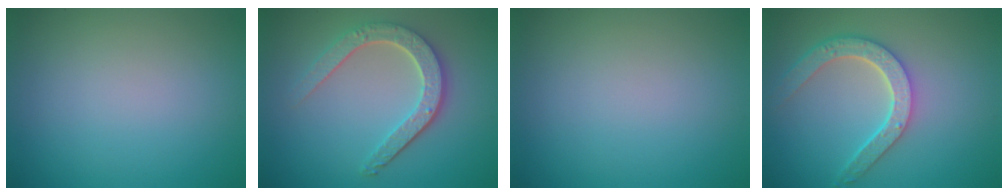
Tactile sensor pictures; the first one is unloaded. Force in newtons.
{"total": 4.7, "press": 3.7, "slide": 2.9}
{"total": 0.0}
{"total": 4.6, "press": 3.7, "slide": 2.7}